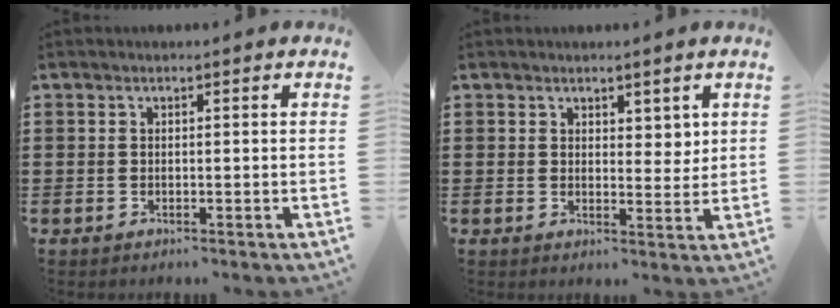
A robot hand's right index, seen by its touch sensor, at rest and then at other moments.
{"total": 3.0, "force": [2.2, 1.9, 1.1], "torque": [-0.010, 0.003, 0.037]}